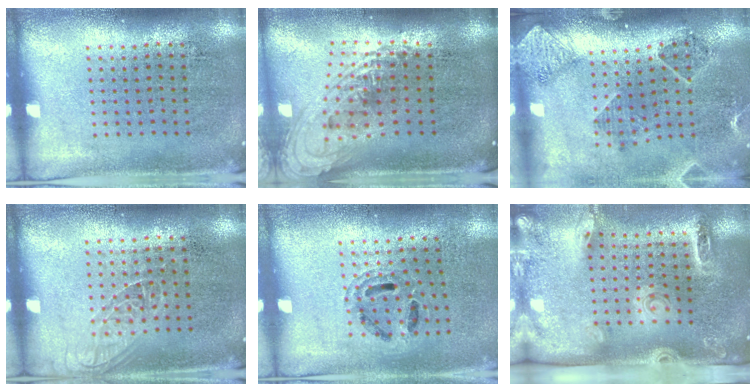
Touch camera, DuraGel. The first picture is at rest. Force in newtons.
{"total": 1.9, "press": 1.4, "slide": 1.3}
{"total": 1.5, "press": 1.5, "slide": 0.2}
{"total": 1.2, "press": 1.1, "slide": 0.5}
{"total": 0.9, "press": 0.9, "slide": 0.2}
{"total": 2.6, "press": 1.9, "slide": 1.8}